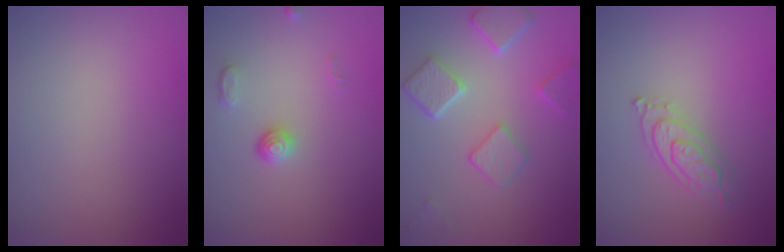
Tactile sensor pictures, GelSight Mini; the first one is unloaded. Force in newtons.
{"total": 1.4, "press": 1.0, "slide": 1.0}
{"total": 5.0, "press": 4.0, "slide": 3.0}
{"total": 2.4, "press": 2.4, "slide": 0.3}